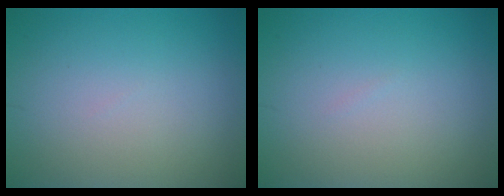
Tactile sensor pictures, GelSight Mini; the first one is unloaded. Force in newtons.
{"total": 0.0}